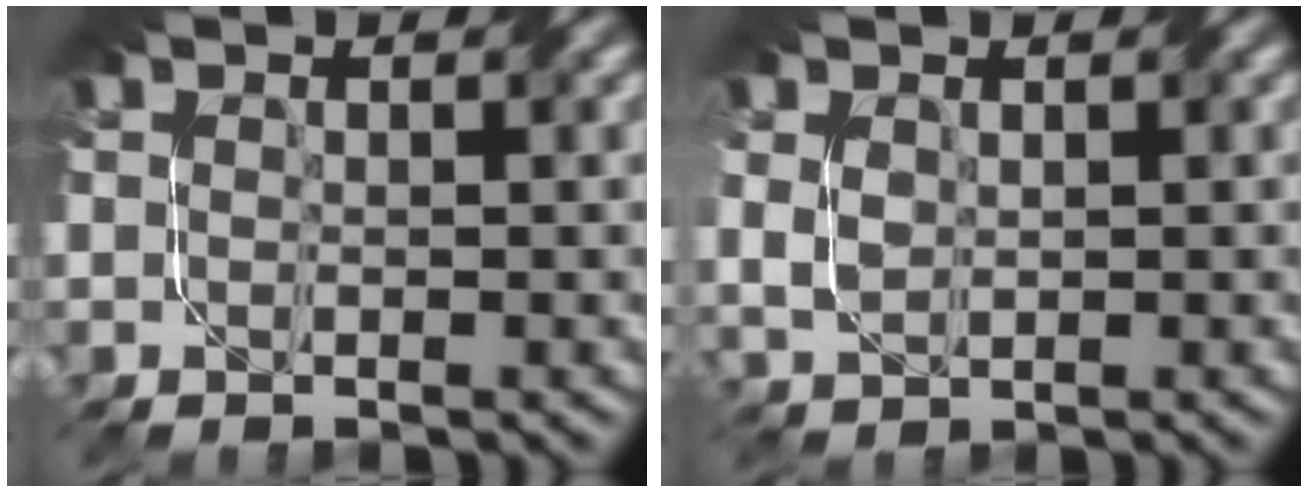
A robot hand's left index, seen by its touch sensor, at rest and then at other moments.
{"total": 1.5, "force": [0.1, 0.9, 1.1], "torque": [-0.032, -0.001, 0.005]}